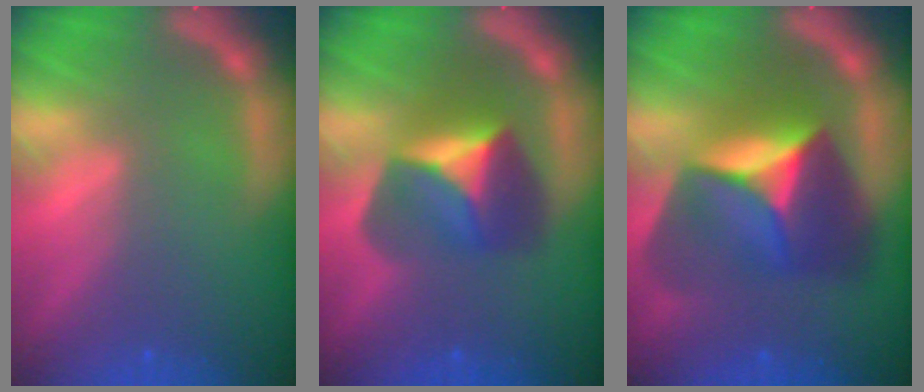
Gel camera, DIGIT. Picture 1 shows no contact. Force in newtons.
{"total": 6.4}
{"total": 10.0}